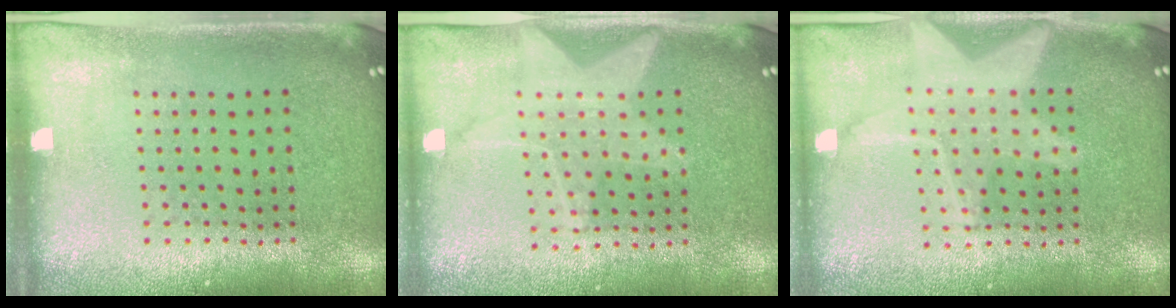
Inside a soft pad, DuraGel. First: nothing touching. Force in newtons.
{"total": 1.5, "press": 1.5, "slide": 0.3}
{"total": 3.1, "press": 3.1, "slide": 0.5}